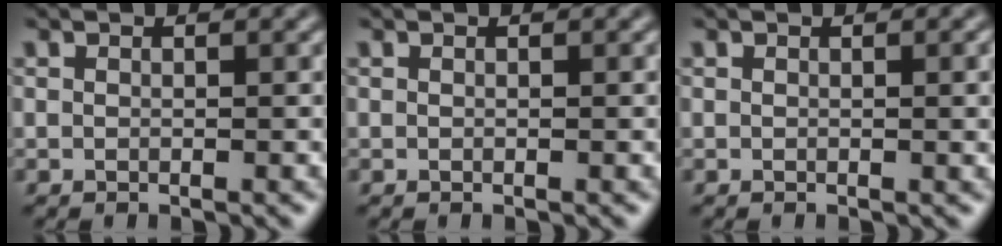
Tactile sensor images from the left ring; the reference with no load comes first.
{"total": 0.0}
{"total": 1.5, "force": [0.1, 0.4, 1.4], "torque": [-0.016, 0.002, 0.000]}